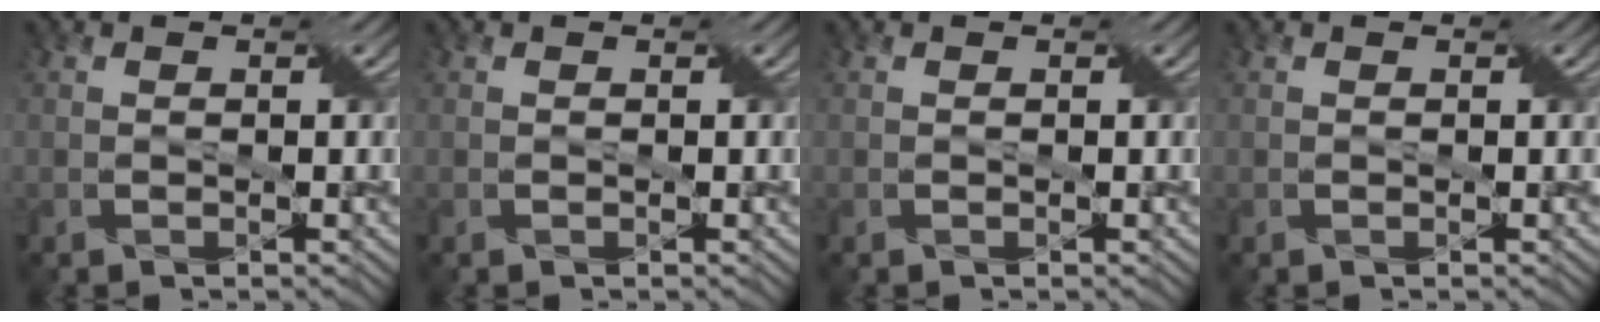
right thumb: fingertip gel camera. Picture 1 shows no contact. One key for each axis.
{"total": 0.0}
{"total": 0.0}
{"total": 0.0}